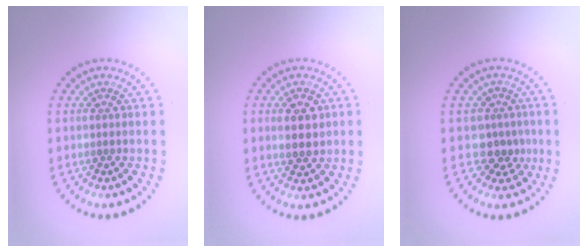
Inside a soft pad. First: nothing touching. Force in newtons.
{"total": 2.9, "press": 2.9, "slide": 0.6}
{"total": 2.6, "press": 1.9, "slide": 1.7}